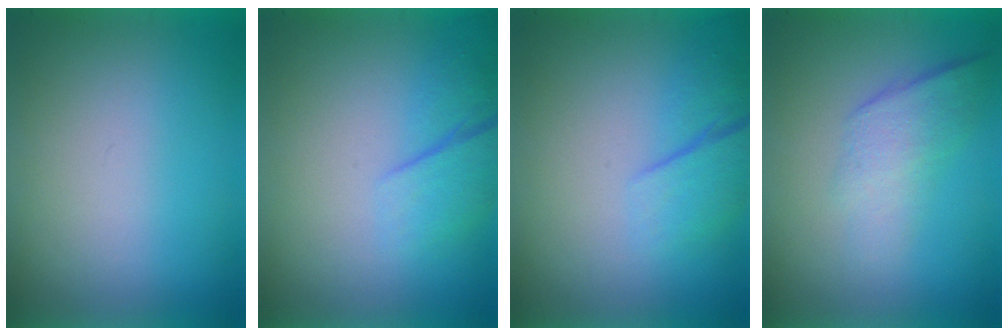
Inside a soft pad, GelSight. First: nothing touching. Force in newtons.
{"total": 2.2}
{"total": 2.2}
{"total": 2.2}